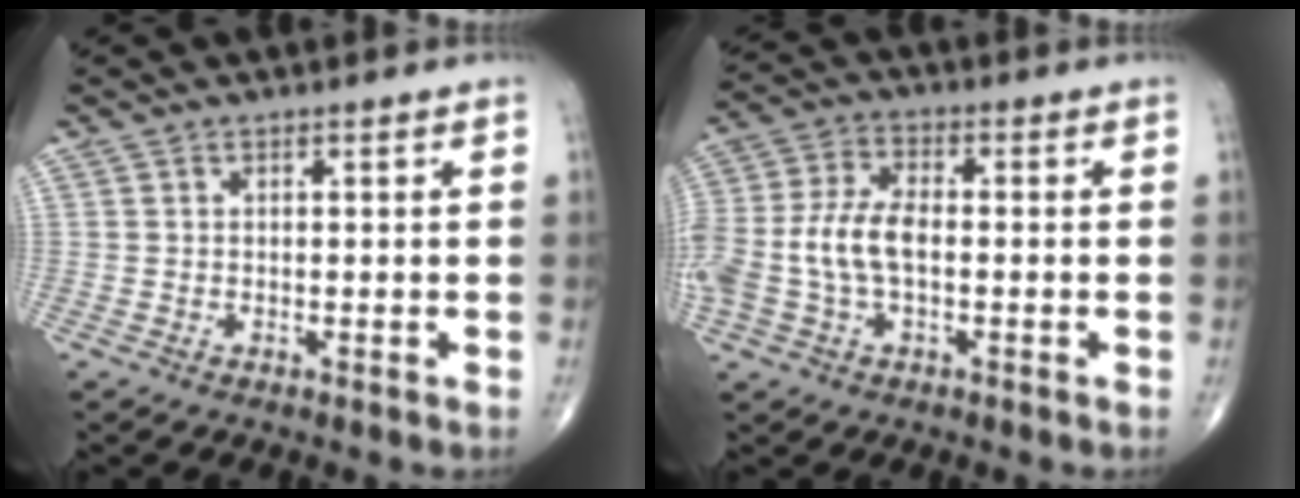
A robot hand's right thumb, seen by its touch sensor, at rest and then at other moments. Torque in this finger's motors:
{"motor_torque": [0.29, 0.28, 0.52, -0.45, 0.32]}